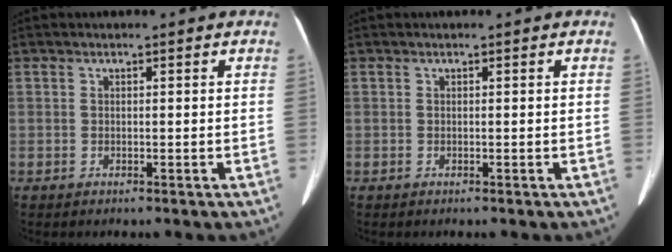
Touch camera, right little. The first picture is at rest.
{"total": 0.0}